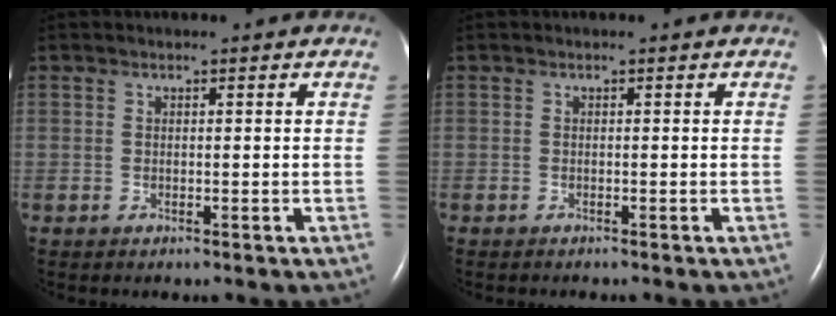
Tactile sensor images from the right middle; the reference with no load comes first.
{"total": 0.8, "force": [-0.7, 0.0, 0.4], "torque": [-0.003, -0.001, -0.009]}